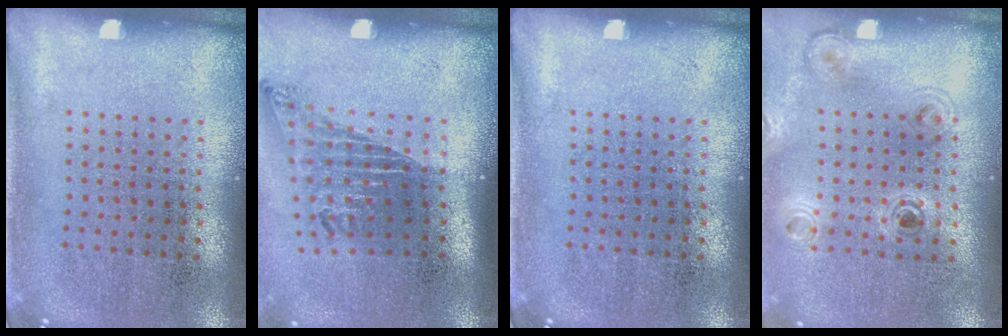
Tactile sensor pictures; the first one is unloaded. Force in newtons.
{"total": 1.7, "press": 1.1, "slide": 1.3}
{"total": 0.0}
{"total": 1.1, "press": 1.1, "slide": 0.3}